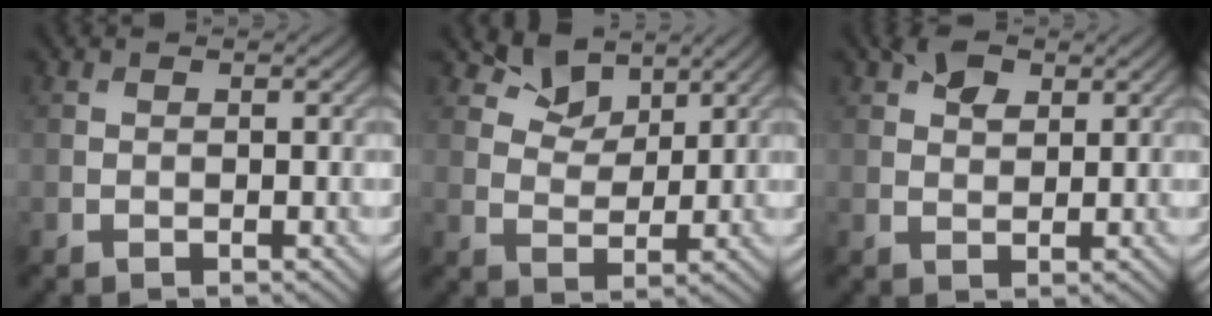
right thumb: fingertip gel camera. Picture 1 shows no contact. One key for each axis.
{"total": 5.1, "fx": 3.7, "fy": 2.8, "fz": 2.1, "tx": -0.046, "ty": -0.005, "tz": 0.070}
{"total": 3.2, "fx": 1.7, "fy": 2.0, "fz": 1.8, "tx": -0.037, "ty": 0.003, "tz": 0.029}